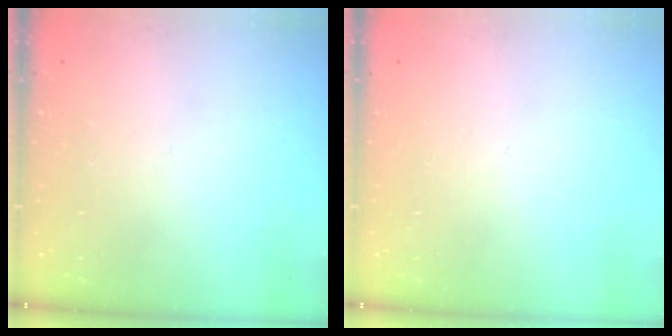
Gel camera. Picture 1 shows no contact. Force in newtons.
{"total": 0.0}